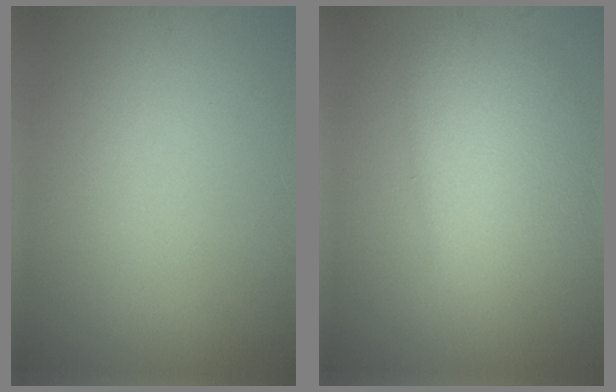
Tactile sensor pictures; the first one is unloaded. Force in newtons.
{"total": 5.1, "press": 5.1, "slide": 0.2}